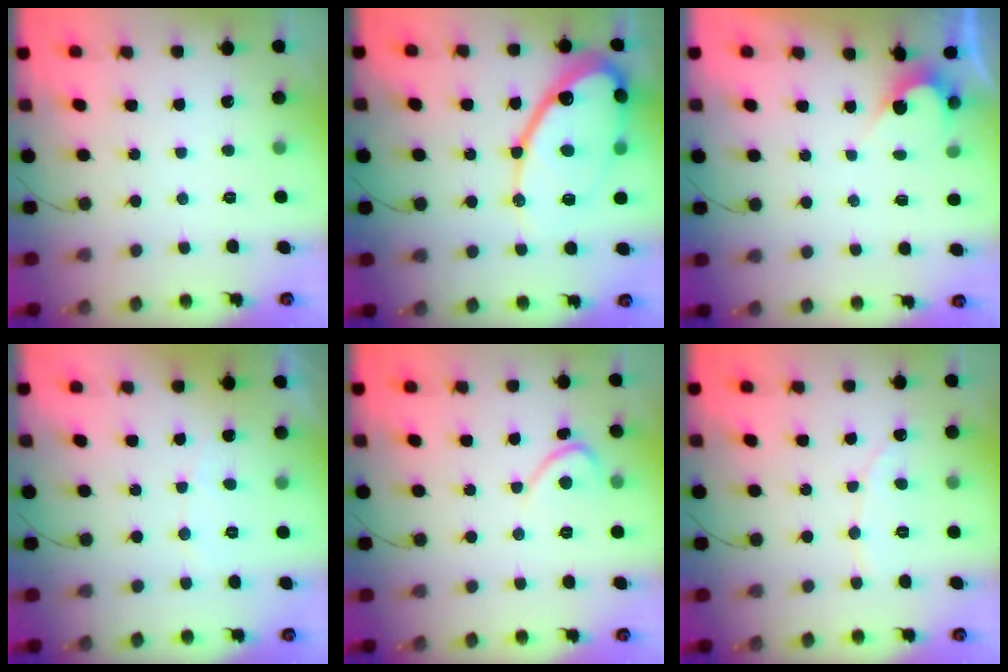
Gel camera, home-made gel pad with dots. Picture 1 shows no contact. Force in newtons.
{"total": 20.2, "press": 20.1, "slide": 1.8}
{"total": 2.7, "press": 2.7, "slide": 0.1}
{"total": 2.8, "press": 2.8, "slide": 0.2}
{"total": 2.7, "press": 2.7, "slide": 0.2}
{"total": 1.9, "press": 1.8, "slide": 0.2}